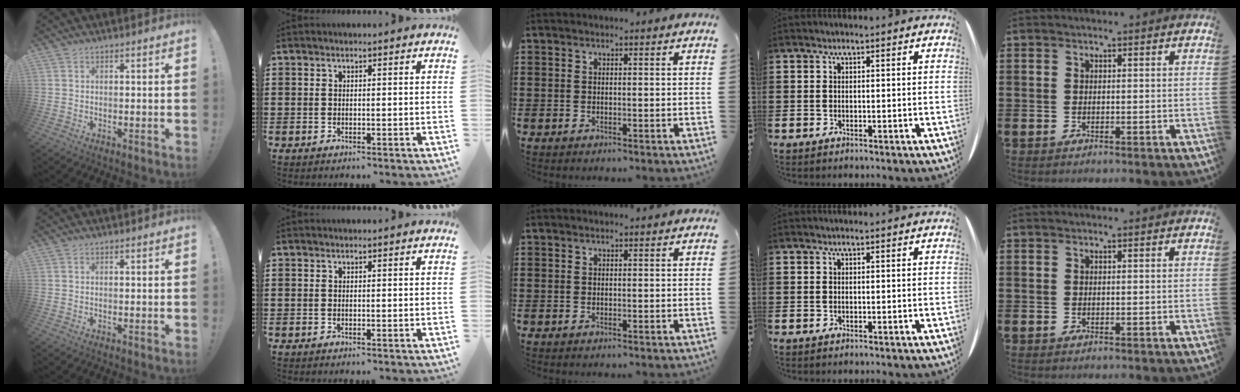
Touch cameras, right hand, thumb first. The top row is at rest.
{}